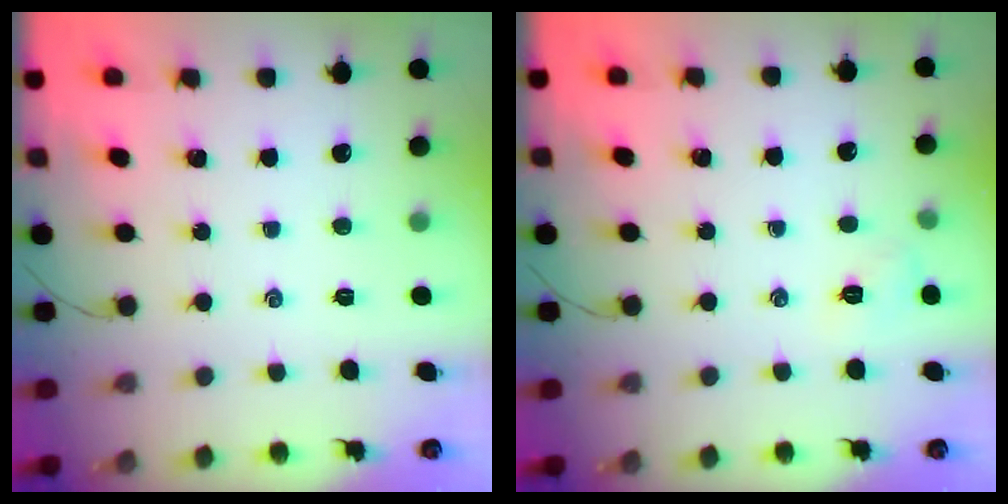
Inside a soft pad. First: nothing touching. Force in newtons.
{"total": 5.6, "press": 5.4, "slide": 1.5}